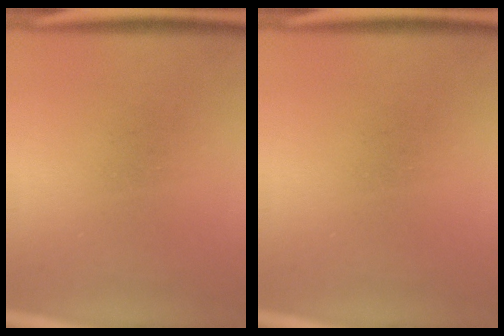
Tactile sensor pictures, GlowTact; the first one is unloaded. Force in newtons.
{"total": 0.0}